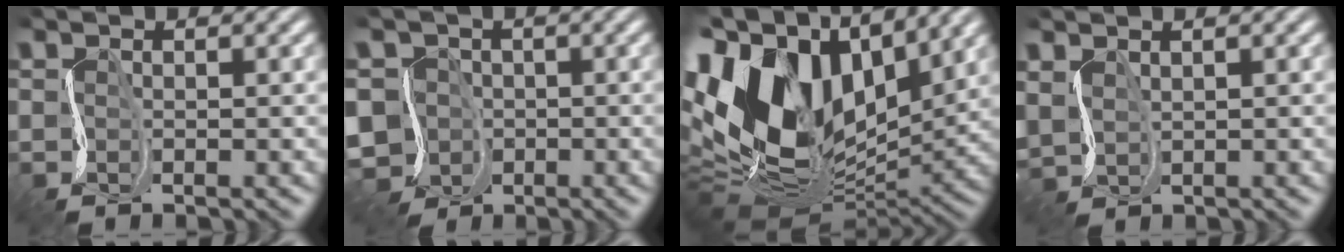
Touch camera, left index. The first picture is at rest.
{"total": 7.9, "force": [-4.3, 6.0, 2.6], "torque": [-0.040, -0.026, -0.087]}
{"total": 14.7, "force": [3.7, 9.3, 10.7], "torque": [-0.225, -0.003, 0.068]}
{"total": 2.1, "force": [1.3, 1.2, 1.0], "torque": [-0.033, 0.000, 0.033]}